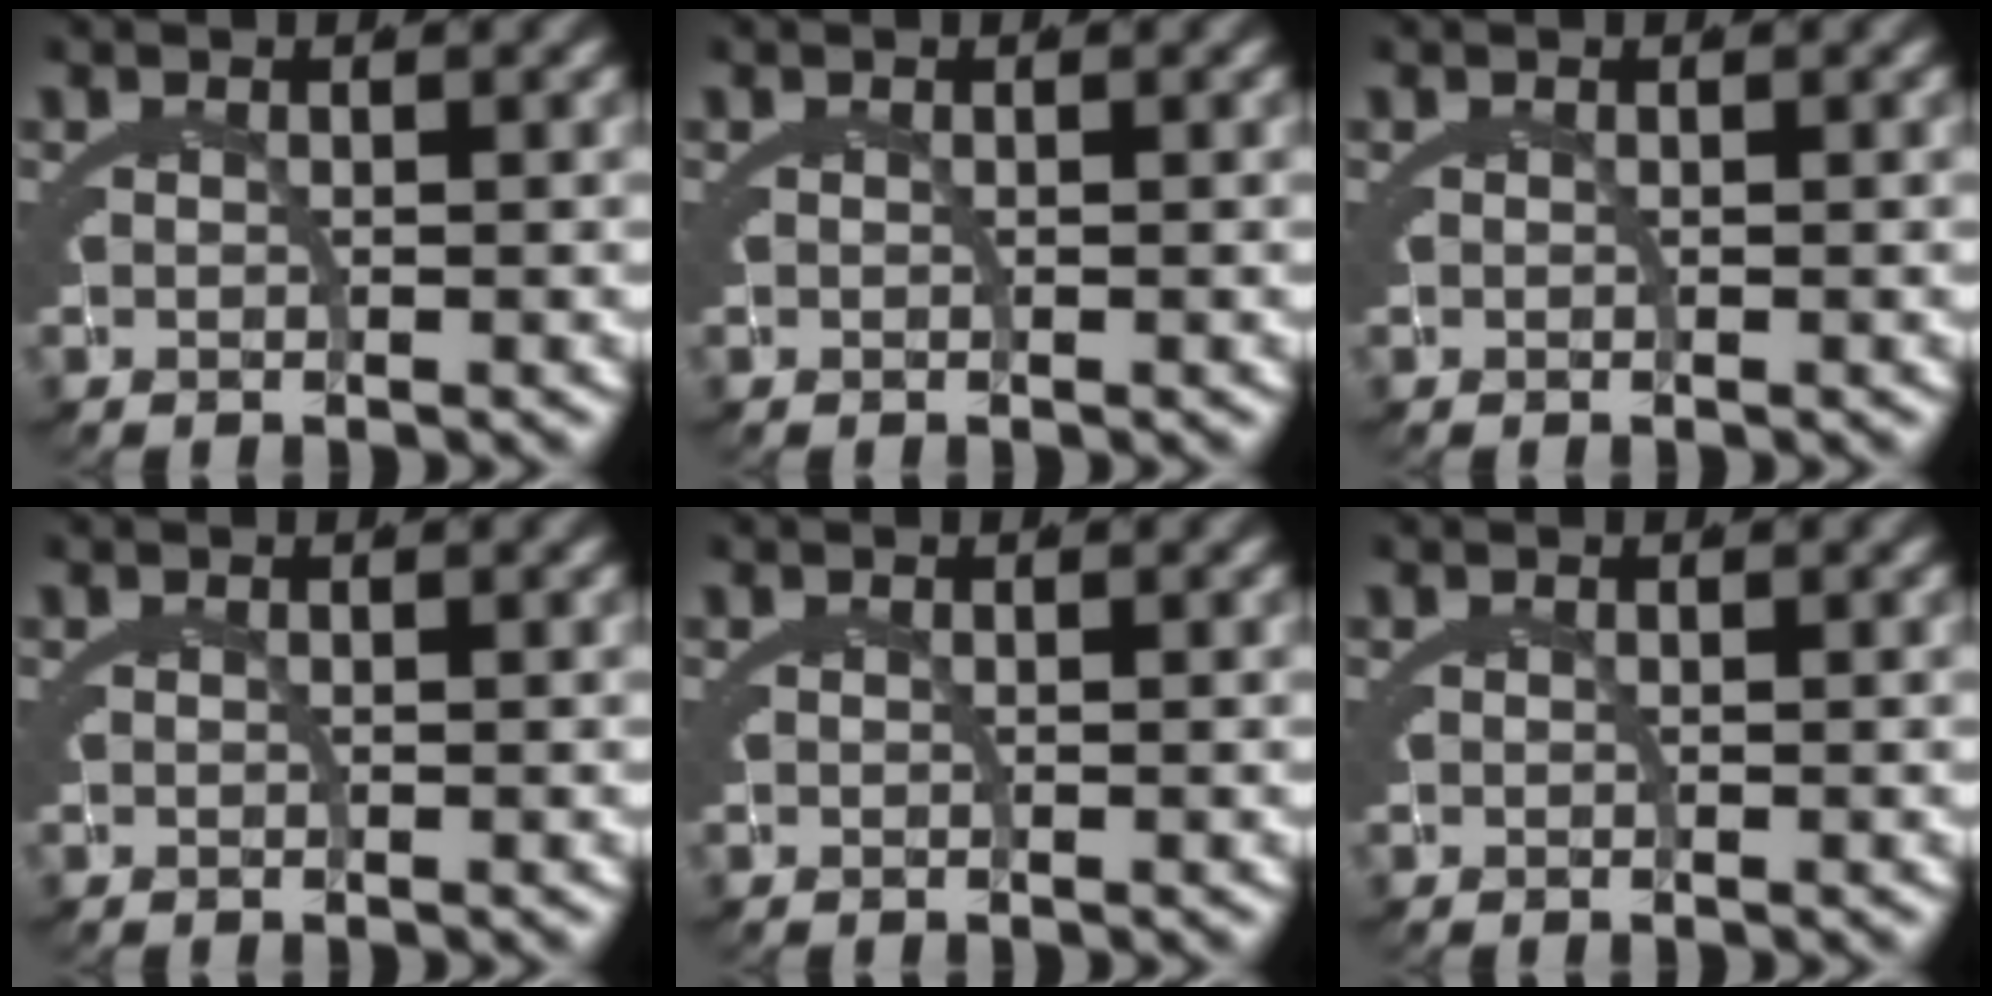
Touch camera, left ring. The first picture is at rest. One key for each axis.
{"total": 0.0}
{"total": 0.0}
{"total": 0.0}
{"total": 0.0}
{"total": 0.0}